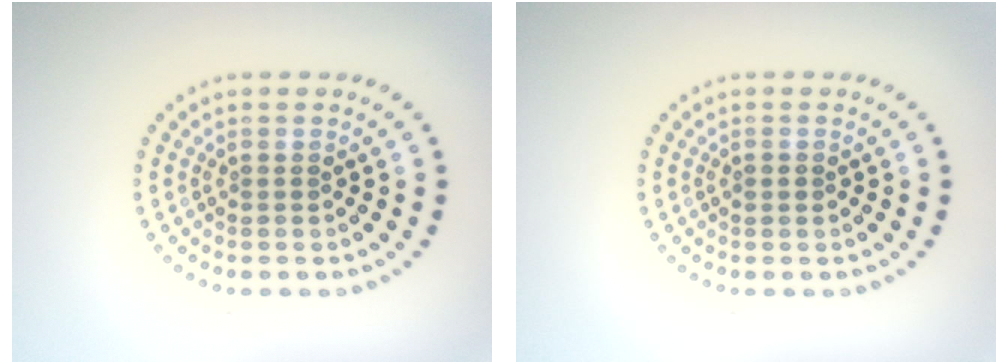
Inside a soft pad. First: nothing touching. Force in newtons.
{"total": 0.8, "press": 0.8, "slide": 0.1}